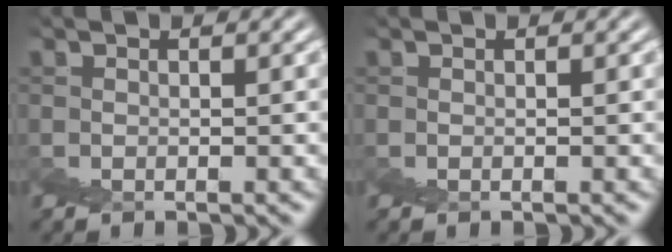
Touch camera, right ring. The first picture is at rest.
{"total": 0.0}